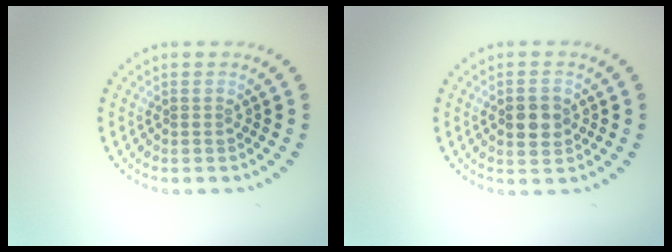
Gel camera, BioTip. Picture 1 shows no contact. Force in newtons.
{"total": 2.6, "press": 2.6, "slide": 0.2}